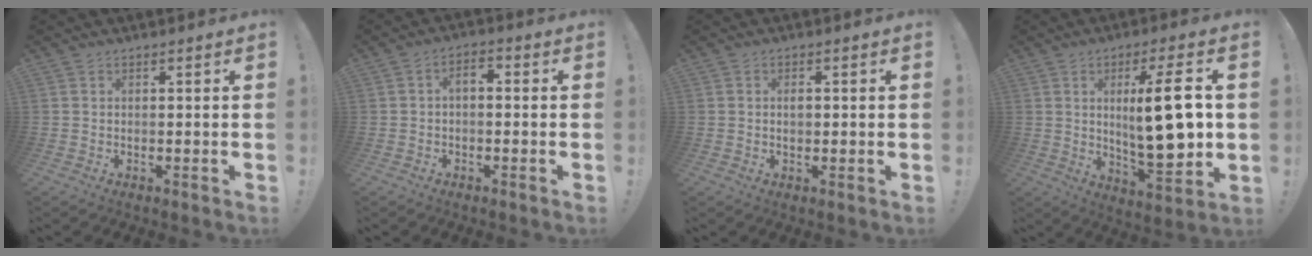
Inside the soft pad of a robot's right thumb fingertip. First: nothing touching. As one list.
[{"total": 3.0, "force": [-0.7, 1.6, 2.4], "torque": [-0.037, 0.007, -0.017]}, {"total": 1.7, "force": [-0.1, 0.8, 1.5], "torque": [-0.016, 0.000, -0.006]}, {"total": 18.1, "force": [2.1, 4.6, 17.4], "torque": [-0.268, -0.019, 0.023]}]